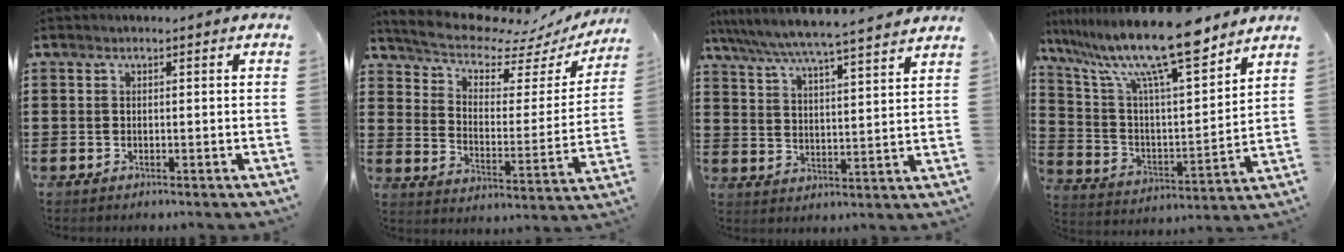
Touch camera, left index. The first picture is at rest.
{"total": 7.7, "force": [7.0, 2.1, 2.5], "torque": [-0.076, -0.051, 0.118]}
{"total": 5.7, "force": [5.3, -0.8, 1.9], "torque": [-0.061, -0.039, 0.085]}
{"total": 15.0, "force": [12.1, 1.3, 8.8], "torque": [-0.201, -0.067, 0.207]}